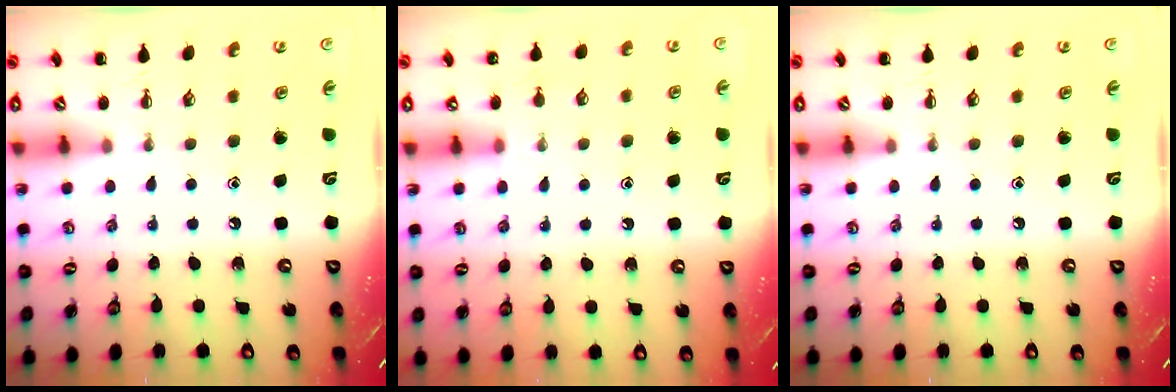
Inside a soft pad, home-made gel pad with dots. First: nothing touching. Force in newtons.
{"total": 3.8, "press": 3.6, "slide": 1.2}
{"total": 0.0}